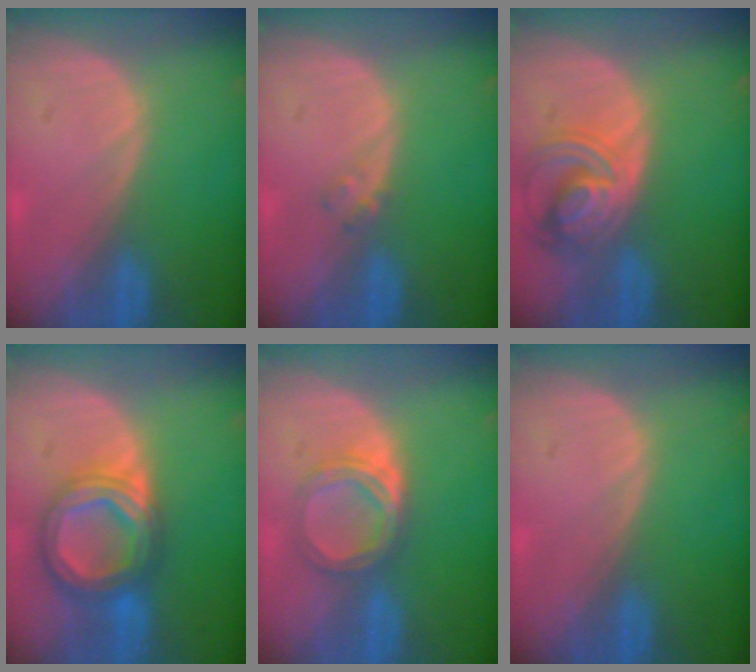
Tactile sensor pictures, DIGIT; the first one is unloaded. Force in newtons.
{"total": 1.2, "press": 1.2, "slide": 0.2}
{"total": 7.8, "press": 6.9, "slide": 3.8}
{"total": 8.4, "press": 8.4, "slide": 0.7}
{"total": 5.6, "press": 5.0, "slide": 2.5}
{"total": 0.0}